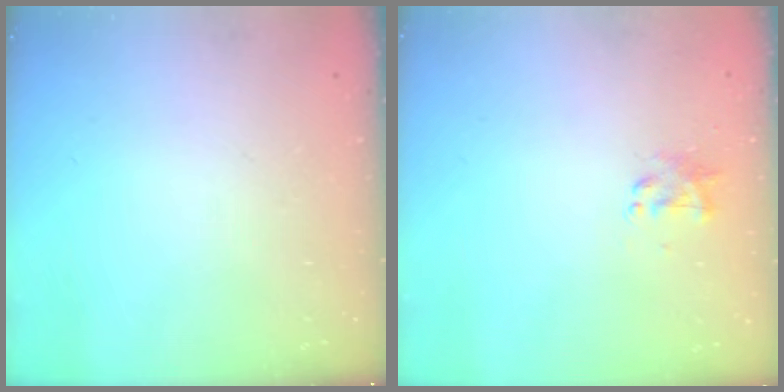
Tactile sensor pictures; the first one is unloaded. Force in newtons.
{"total": 2.2, "press": 2.2, "slide": 0.4}